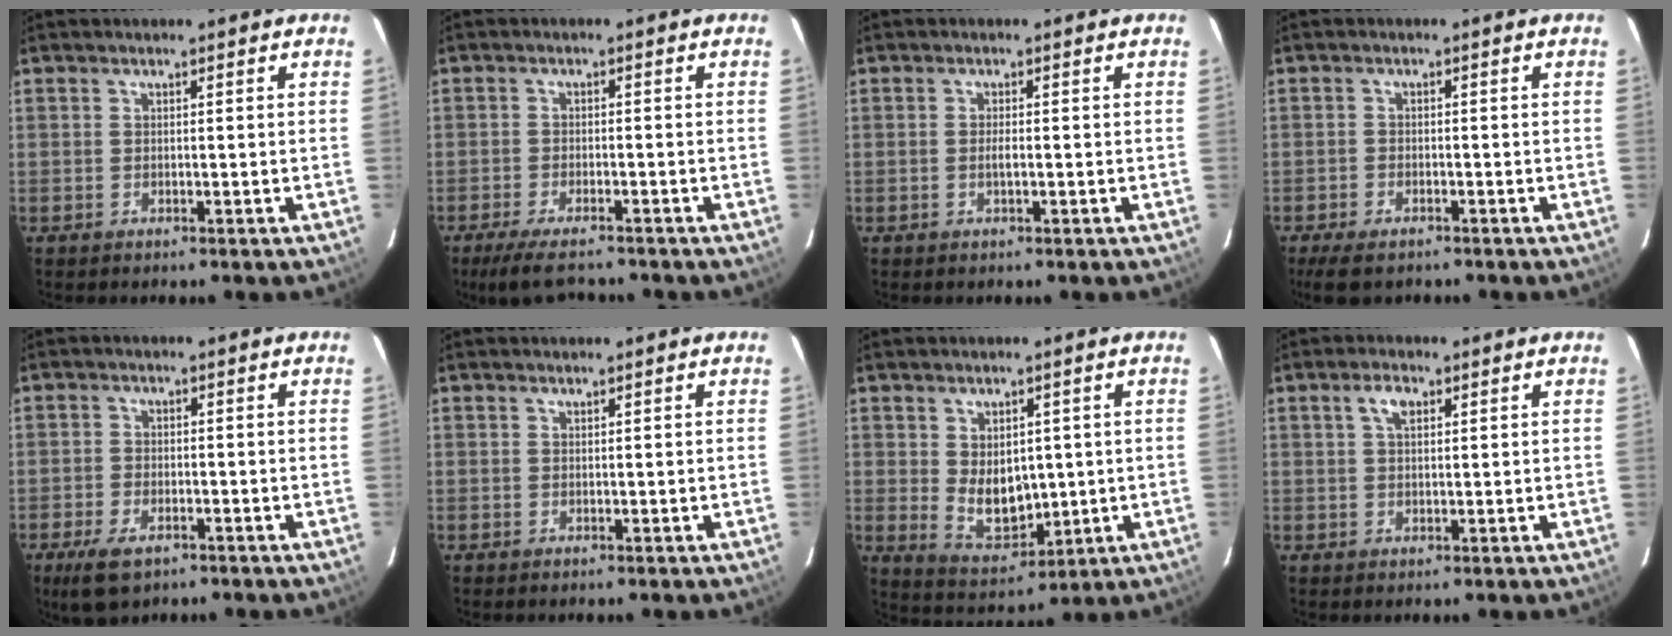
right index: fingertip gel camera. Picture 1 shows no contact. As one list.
[{"total": 7.6, "force": [-6.3, 1.7, 3.8], "torque": [-0.094, -0.023, -0.110]}, {"total": 1.2, "force": [-0.2, 0.3, 1.1], "torque": [-0.022, -0.002, -0.005]}, {"total": 5.7, "force": [-4.3, 2.5, 2.7], "torque": [-0.073, -0.014, -0.073]}, {"total": 6.5, "force": [-4.0, 3.2, 3.9], "torque": [-0.102, -0.014, -0.072]}, {"total": 0.0}, {"total": 8.1, "force": [0.9, 5.8, 5.6], "torque": [-0.099, -0.013, 0.040]}, {"total": 3.0, "force": [1.3, 1.5, 2.2], "torque": [-0.041, 0.008, 0.024]}]